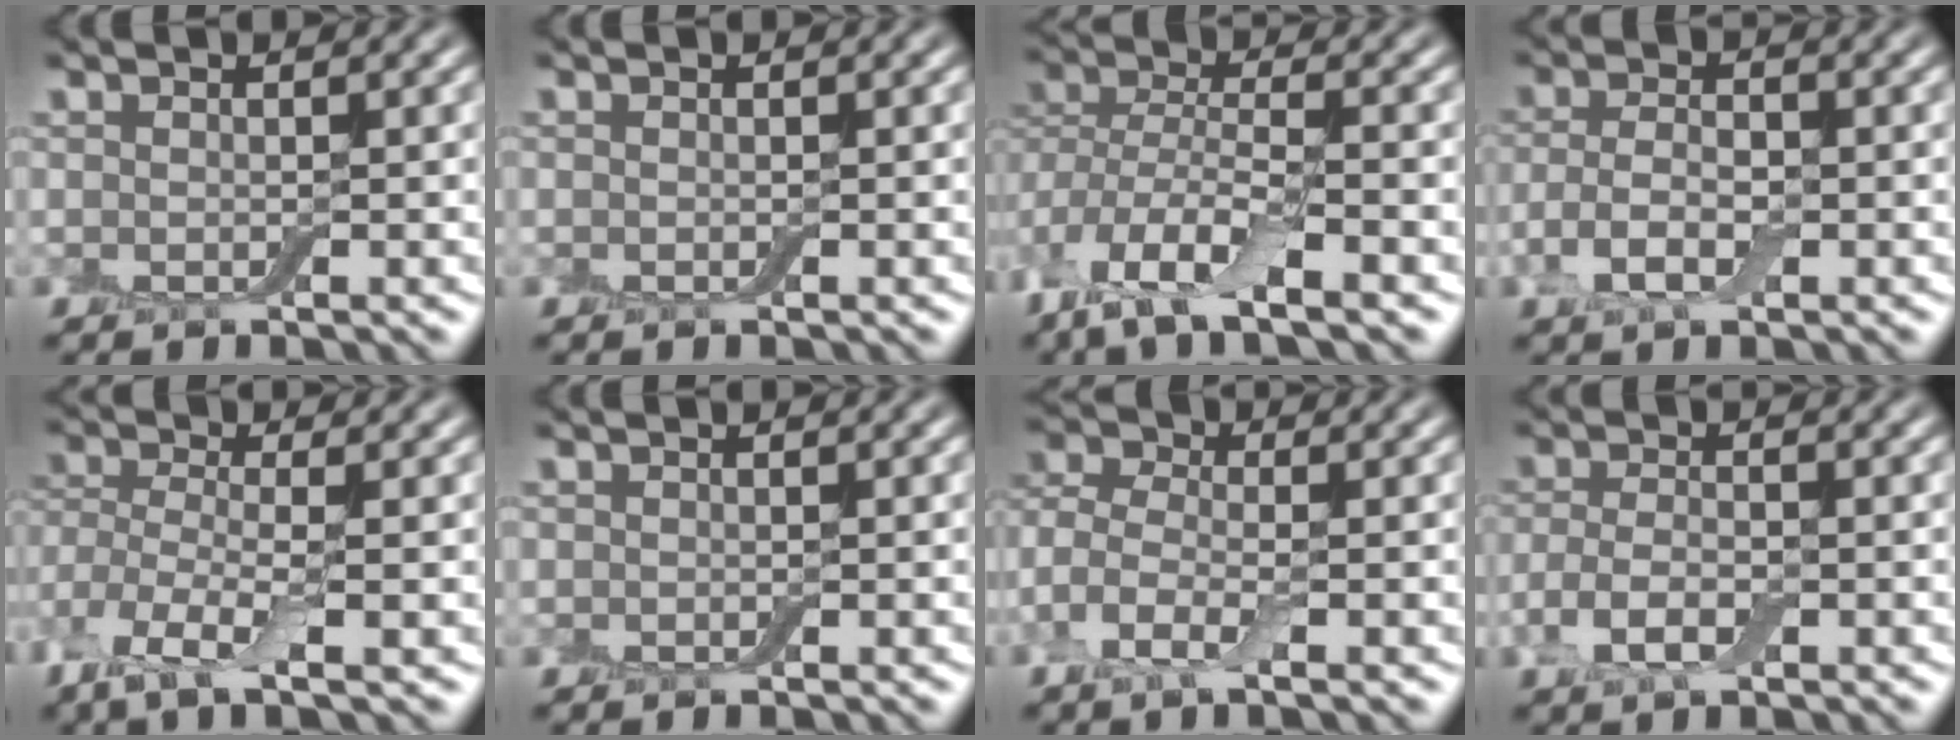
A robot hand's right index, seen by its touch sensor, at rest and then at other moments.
{"total": 0.0}
{"total": 10.2, "force": [-5.2, 3.9, 7.8], "torque": [-0.170, -0.008, -0.104]}
{"total": 3.1, "force": [-1.1, 1.6, 2.4], "torque": [-0.054, 0.004, -0.030]}
{"total": 7.0, "force": [-2.5, 3.3, 5.6], "torque": [-0.128, -0.004, -0.056]}
{"total": 0.0}
{"total": 3.9, "force": [-1.2, 2.1, 3.1], "torque": [-0.070, 0.009, -0.039]}
{"total": 2.7, "force": [-1.1, 1.3, 2.1], "torque": [-0.050, 0.001, -0.027]}